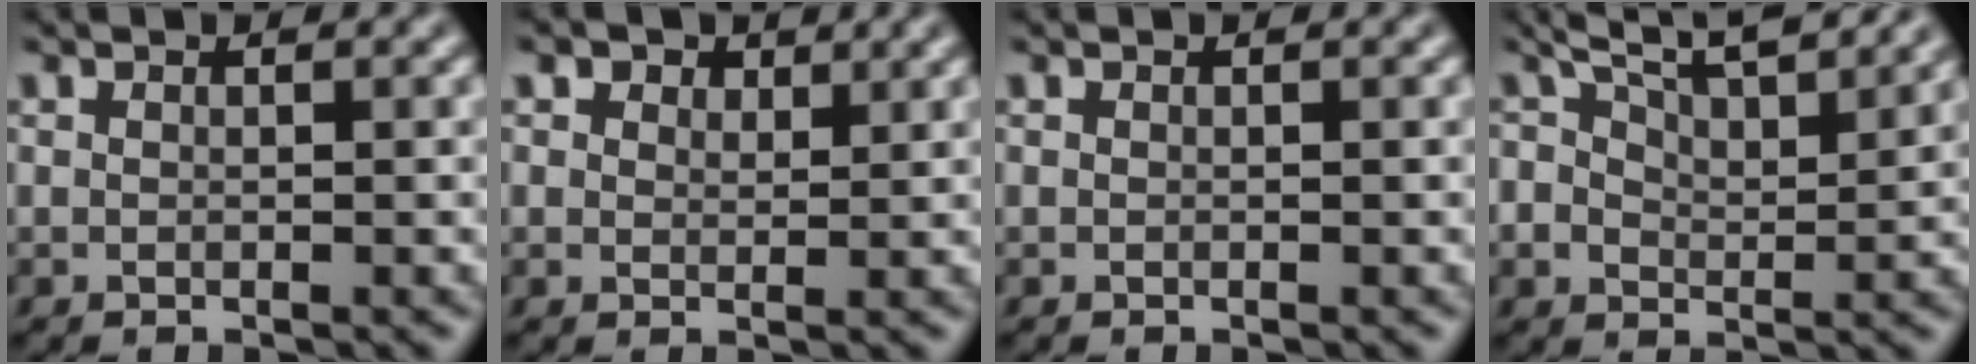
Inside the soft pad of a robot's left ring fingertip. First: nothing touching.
{"total": 3.4, "force": [2.3, 2.0, 1.5], "torque": [-0.041, 0.024, 0.020]}
{"total": 0.0}
{"total": 7.4, "force": [5.6, 2.5, 4.1], "torque": [-0.074, 0.027, 0.059]}